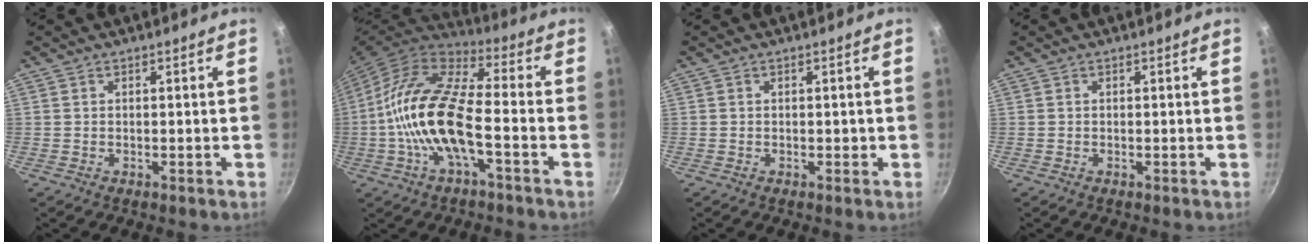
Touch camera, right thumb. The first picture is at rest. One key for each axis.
{"total": 17.1, "fx": -3.5, "fy": 6.5, "fz": 15.4, "tx": -0.292, "ty": 0.036, "tz": -0.084}
{"total": 0.5, "fx": -0.1, "fy": 0.4, "fz": 0.3, "tx": 0.003, "ty": 0.003, "tz": -0.001}
{"total": 0.0}